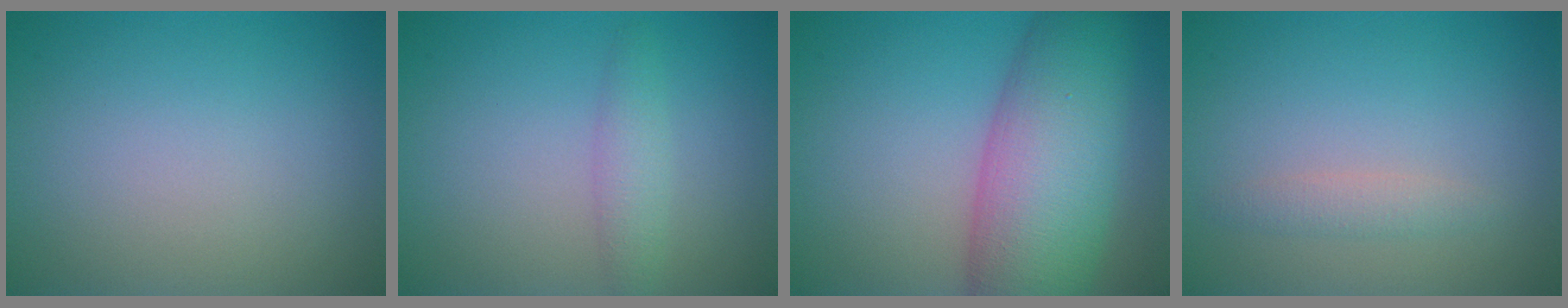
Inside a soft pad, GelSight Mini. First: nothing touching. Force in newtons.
{"total": 1.9, "press": 1.9, "slide": 0.1}
{"total": 11.0, "press": 11.0, "slide": 0.3}
{"total": 1.4, "press": 1.4, "slide": 0.1}